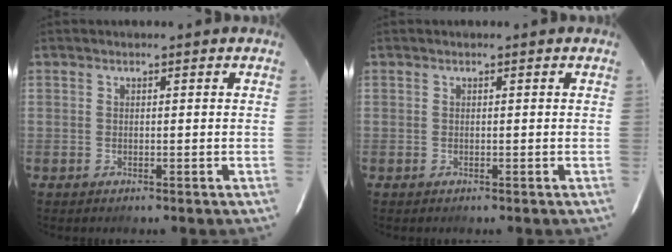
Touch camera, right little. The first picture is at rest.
{"total": 0.0}